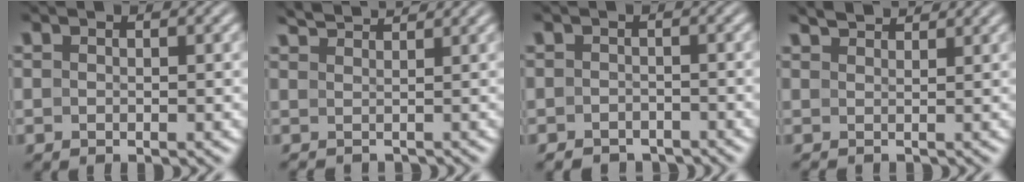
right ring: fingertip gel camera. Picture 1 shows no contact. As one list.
[{"total": 1.6, "force": [1.5, 0.1, 0.7], "torque": [-0.006, -0.008, 0.038]}, {"total": 3.3, "force": [-3.2, 0.8, -0.1], "torque": [0.005, -0.018, -0.047]}, {"total": 1.4, "force": [1.4, 0.0, 0.3], "torque": [0.002, -0.008, 0.036]}]